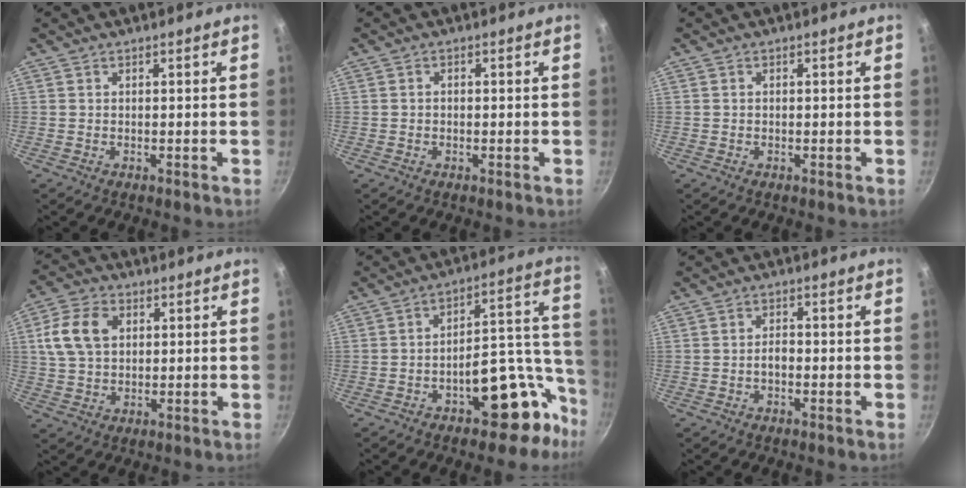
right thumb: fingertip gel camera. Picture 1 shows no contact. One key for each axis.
{"total": 0.8, "fx": -0.3, "fy": 0.6, "fz": 0.4, "tx": -0.008, "ty": 0.004, "tz": -0.003}
{"total": 0.0}
{"total": 10.1, "fx": 2.6, "fy": 7.1, "fz": 6.7, "tx": -0.117, "ty": 0.009, "tz": 0.043}
{"total": 15.4, "fx": -8.5, "fy": 8.2, "fz": 9.9, "tx": -0.051, "ty": 0.100, "tz": -0.111}
{"total": 2.0, "fx": -0.8, "fy": 1.1, "fz": 1.5, "tx": -0.017, "ty": 0.013, "tz": -0.013}